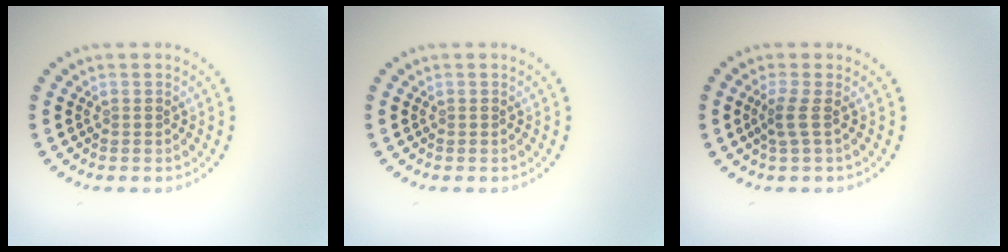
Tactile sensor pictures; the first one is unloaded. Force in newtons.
{"total": 0.0}
{"total": 1.8, "press": 1.1, "slide": 1.3}